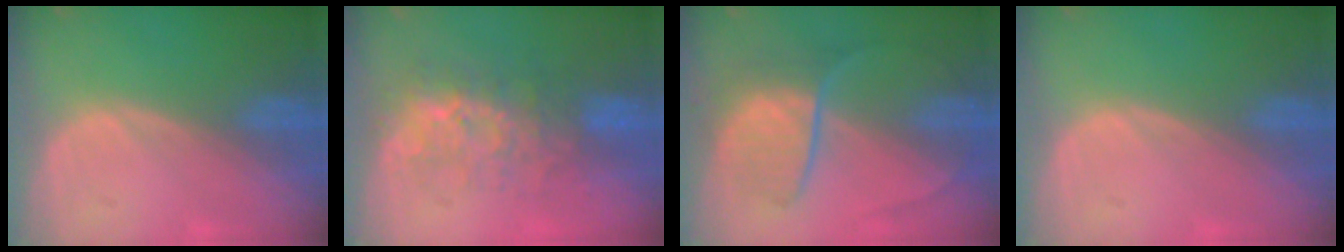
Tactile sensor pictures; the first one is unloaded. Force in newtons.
{"total": 7.9, "press": 7.6, "slide": 2.2}
{"total": 6.8, "press": 6.7, "slide": 1.2}
{"total": 0.0}